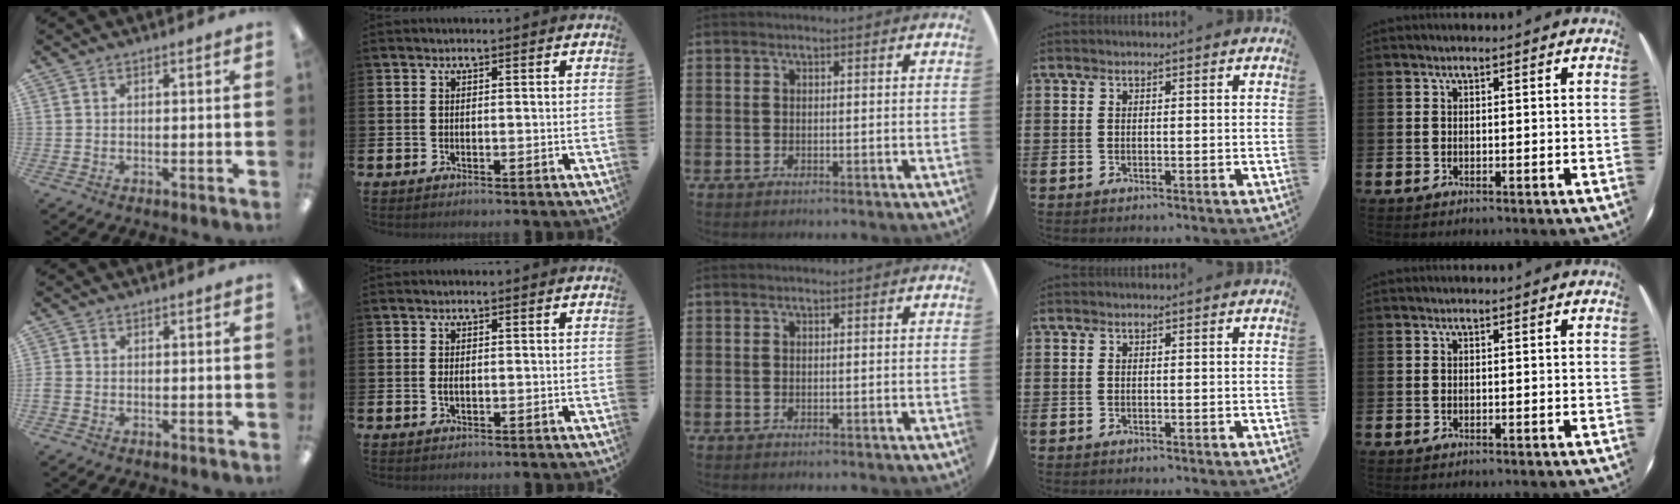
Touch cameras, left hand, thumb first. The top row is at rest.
{"thumb": {"total": 0.9, "force": [-0.3, 0.8, 0.4], "torque": [-0.005, 0.003, -0.005]}, "index": {"total": 0.8, "force": [0.0, 0.4, 0.7], "torque": [-0.013, 0.004, -0.002]}}